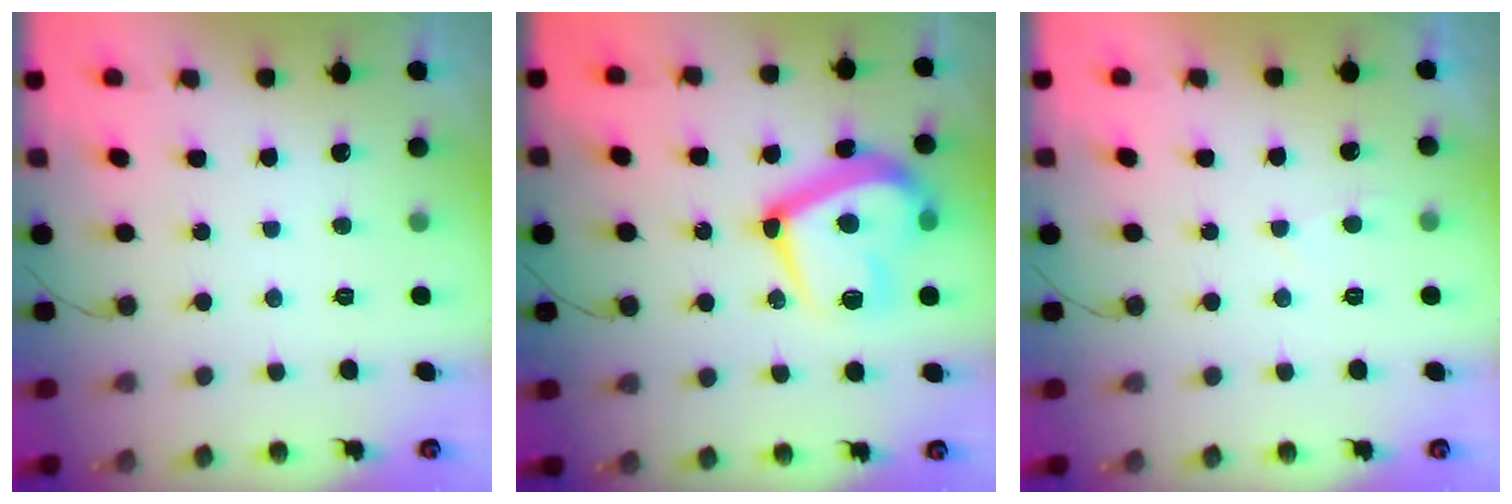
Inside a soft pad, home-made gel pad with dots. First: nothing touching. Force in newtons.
{"total": 19.4, "press": 19.3, "slide": 1.8}
{"total": 2.0, "press": 1.9, "slide": 0.3}